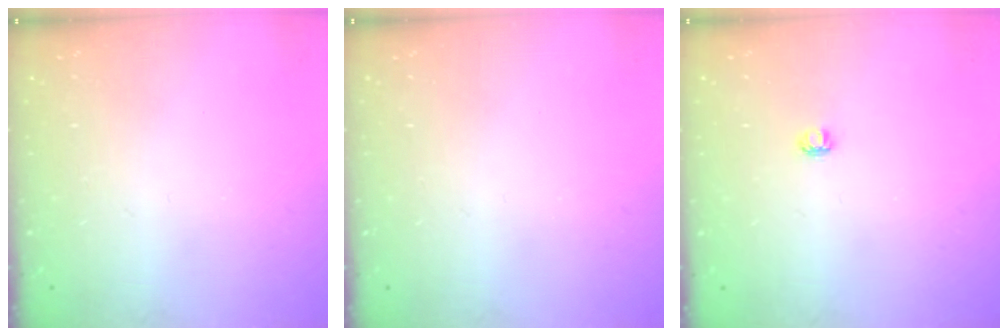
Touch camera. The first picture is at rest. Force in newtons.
{"total": 0.0}
{"total": 3.2, "press": 3.2, "slide": 0.4}